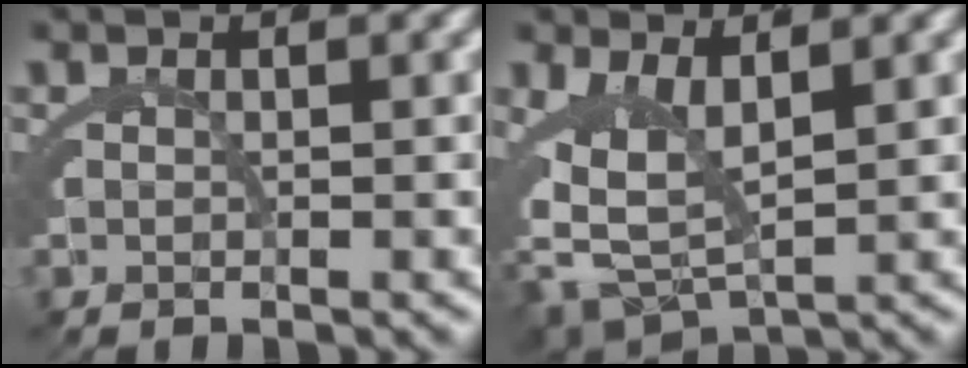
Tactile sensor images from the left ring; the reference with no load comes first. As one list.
[{"total": 7.0, "force": [-0.5, 5.2, 4.7], "torque": [-0.123, -0.036, 0.009]}]